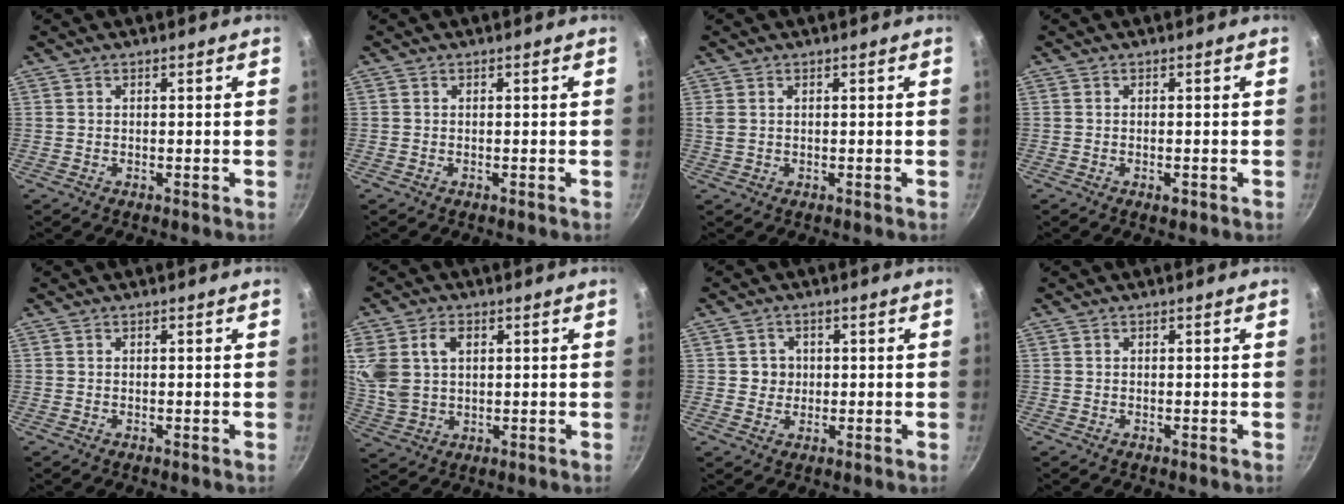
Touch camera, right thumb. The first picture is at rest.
{"total": 0.0}
{"total": 1.8, "force": [0.6, 1.1, 1.2], "torque": [-0.024, 0.001, 0.015]}
{"total": 1.4, "force": [-0.6, 0.6, 1.1], "torque": [-0.020, 0.000, -0.009]}
{"total": 0.0}
{"total": 11.5, "force": [3.3, 8.2, 7.2], "torque": [-0.144, -0.006, 0.069]}
{"total": 3.1, "force": [0.3, 3.0, 0.8], "torque": [0.008, 0.002, 0.002]}
{"total": 0.0}